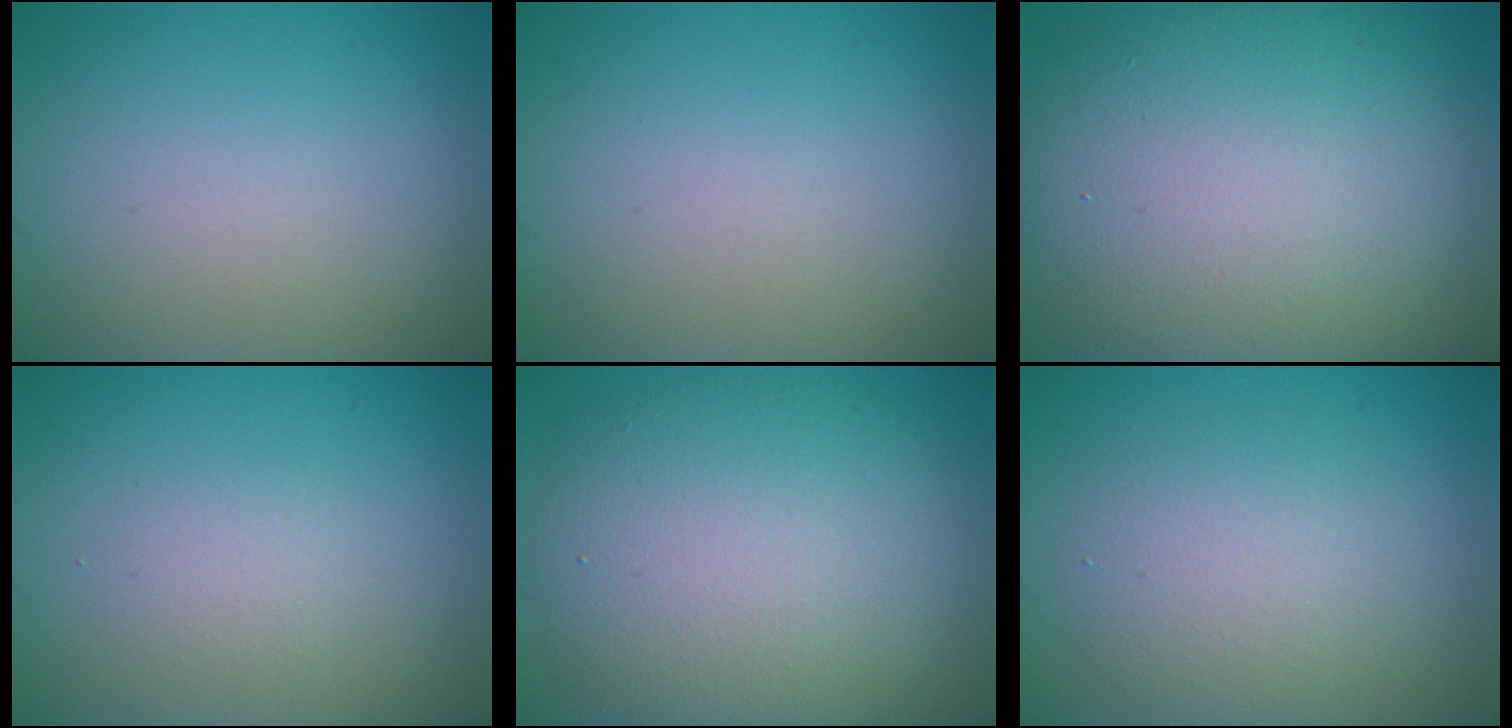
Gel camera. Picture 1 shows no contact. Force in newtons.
{"total": 0.0}
{"total": 15.9, "press": 15.9, "slide": 0.8}
{"total": 1.3, "press": 1.3, "slide": 0.0}
{"total": 10.1, "press": 10.1, "slide": 0.9}
{"total": 4.1, "press": 4.1, "slide": 0.2}